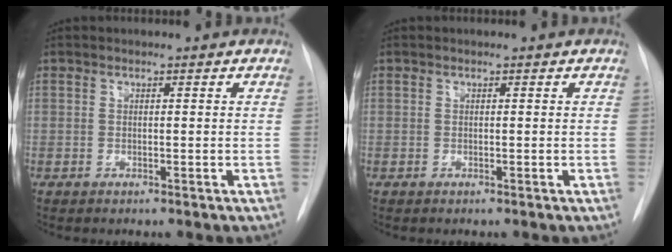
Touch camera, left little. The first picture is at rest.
{"total": 0.0}